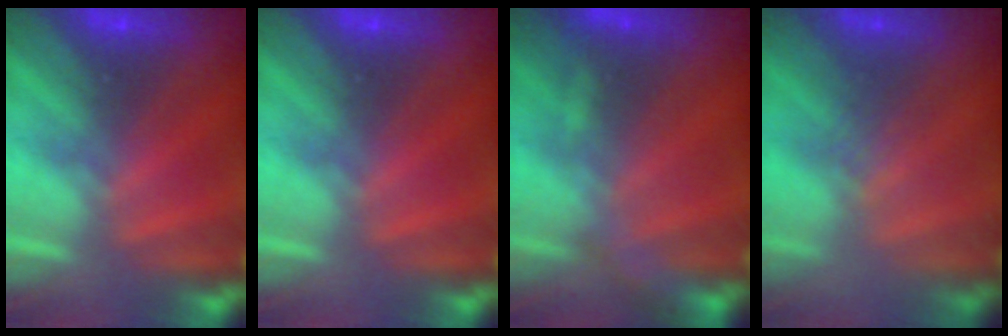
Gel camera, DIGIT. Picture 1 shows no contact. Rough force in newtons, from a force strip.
{"total": 0.0}
{"total": 2.9}
{"total": 2.5}